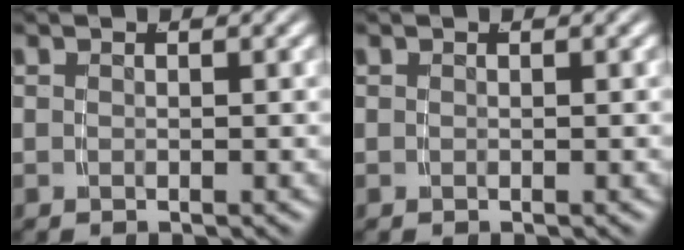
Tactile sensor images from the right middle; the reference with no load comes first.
{"total": 0.0}